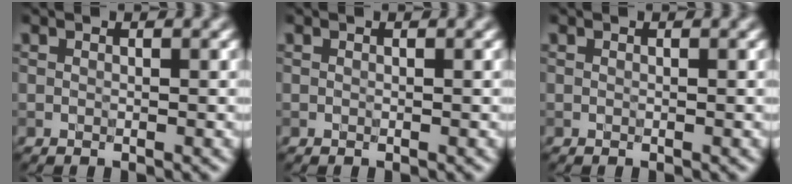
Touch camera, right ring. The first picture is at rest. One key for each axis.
{"total": 0.0}
{"total": 0.0}